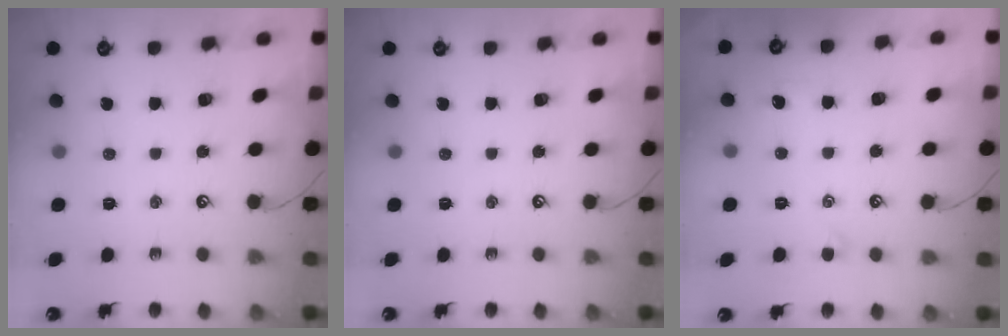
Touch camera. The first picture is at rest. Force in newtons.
{"total": 0.0}
{"total": 0.6, "press": 0.1, "slide": 0.6}